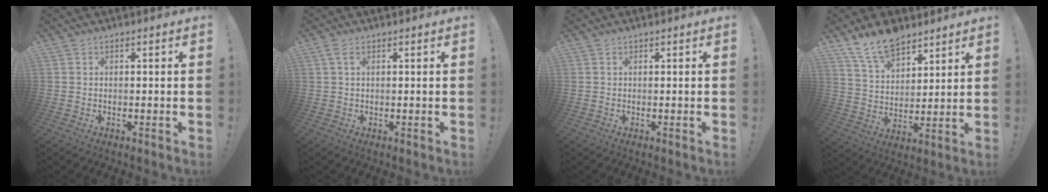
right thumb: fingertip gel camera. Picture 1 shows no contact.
{"total": 2.3, "force": [1.0, 0.8, 1.9], "torque": [-0.042, 0.005, 0.018]}
{"total": 0.0}
{"total": 12.4, "force": [9.9, 5.7, 4.7], "torque": [-0.095, -0.064, 0.189]}